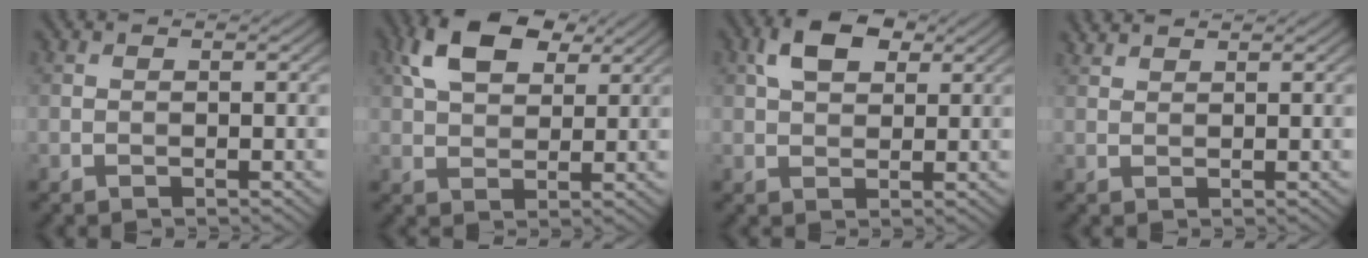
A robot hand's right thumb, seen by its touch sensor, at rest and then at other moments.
{"total": 8.9, "force": [4.2, 5.0, 6.0], "torque": [-0.128, 0.013, 0.078]}
{"total": 5.6, "force": [2.4, 3.3, 3.9], "torque": [-0.077, 0.007, 0.038]}
{"total": 1.5, "force": [1.5, 0.2, 0.4], "torque": [-0.014, 0.004, 0.032]}